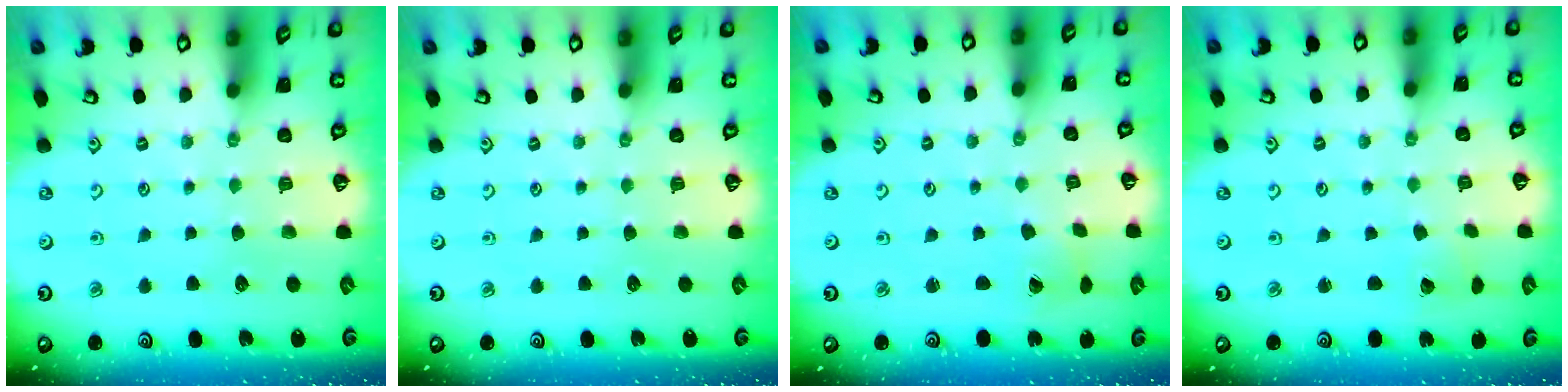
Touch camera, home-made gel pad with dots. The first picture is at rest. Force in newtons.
{"total": 0.0}
{"total": 1.1, "press": 1.0, "slide": 0.1}
{"total": 1.9, "press": 1.9, "slide": 0.1}